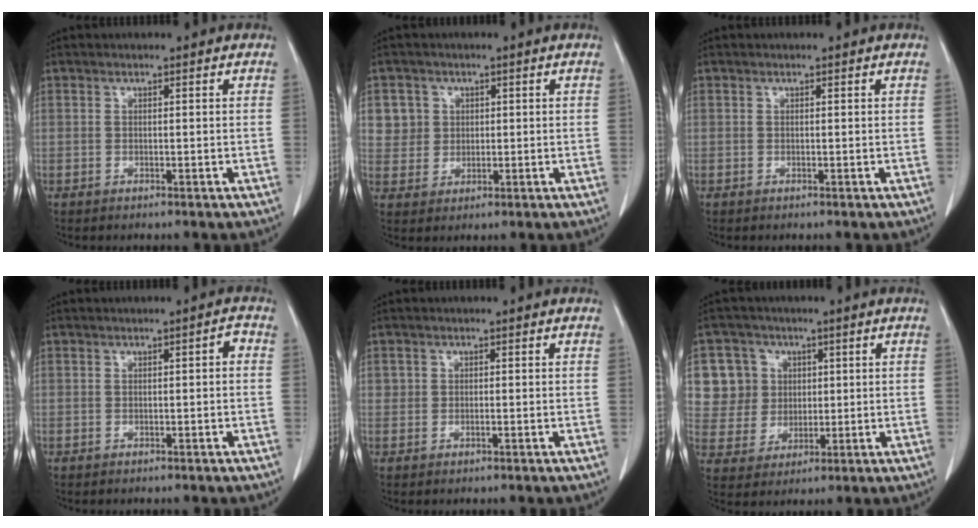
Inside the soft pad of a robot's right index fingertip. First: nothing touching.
{"total": 4.6, "force": [1.5, 4.3, 0.0], "torque": [0.011, 0.005, 0.030]}
{"total": 0.0}
{"total": 1.3, "force": [0.0, 0.4, 1.2], "torque": [-0.012, 0.006, -0.001]}
{"total": 0.8, "force": [0.0, 0.7, 0.4], "torque": [-0.006, 0.001, 0.000]}
{"total": 8.8, "force": [2.5, 8.3, 1.4], "torque": [-0.034, 0.024, 0.053]}